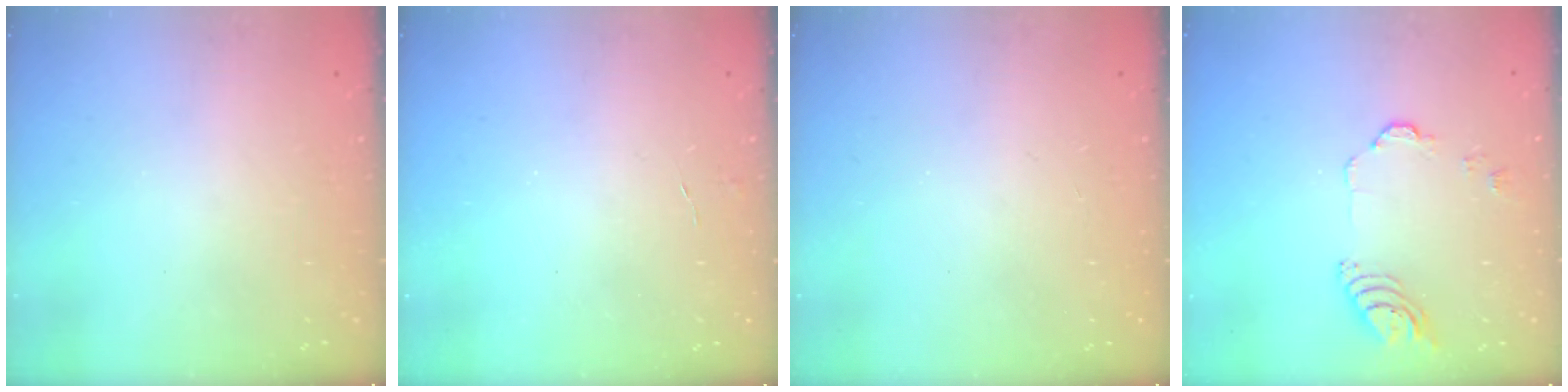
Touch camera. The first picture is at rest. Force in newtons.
{"total": 2.8, "press": 2.8, "slide": 0.3}
{"total": 0.0}
{"total": 7.3, "press": 7.3, "slide": 0.6}